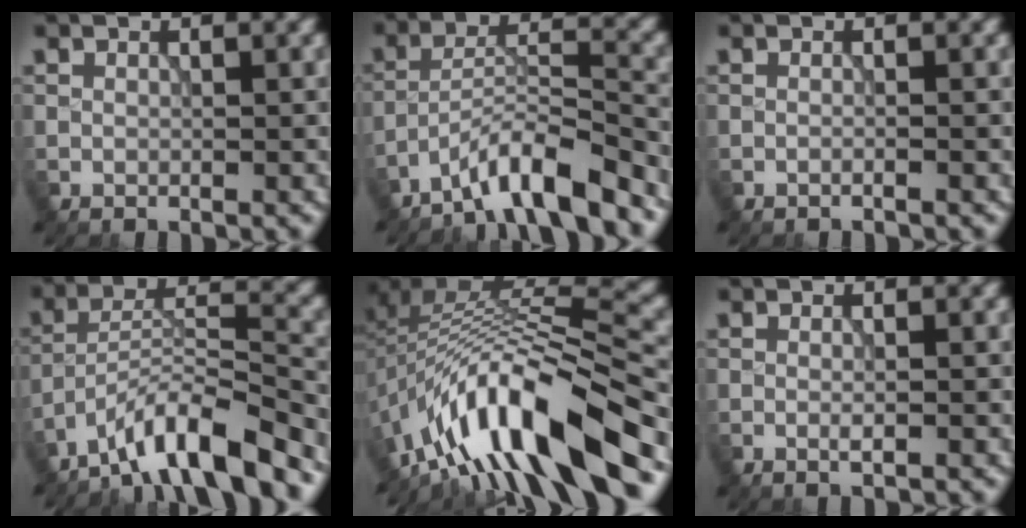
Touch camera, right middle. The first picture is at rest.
{"total": 6.7, "force": [-5.3, 0.8, 3.9], "torque": [-0.060, 0.010, -0.097]}
{"total": 0.6, "force": [-0.4, 0.2, 0.5], "torque": [-0.006, -0.004, -0.016]}
{"total": 8.6, "force": [-6.8, 1.5, 5.0], "torque": [-0.077, 0.008, -0.126]}
{"total": 13.6, "force": [-7.9, 3.9, 10.3], "torque": [-0.174, 0.020, -0.125]}
{"total": 0.8, "force": [-0.2, 0.1, 0.7], "torque": [-0.014, -0.003, -0.006]}